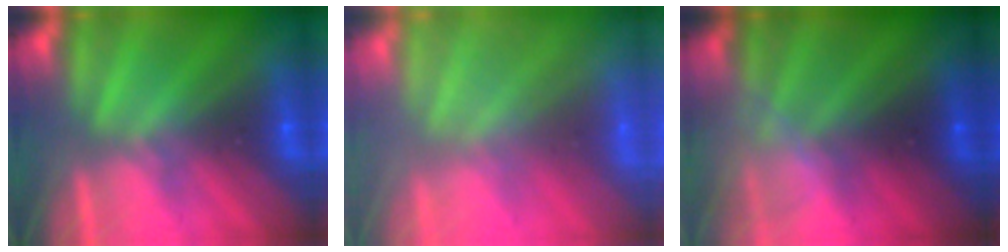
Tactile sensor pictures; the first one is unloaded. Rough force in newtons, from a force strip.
{"total": 7.5}
{"total": 2.5}